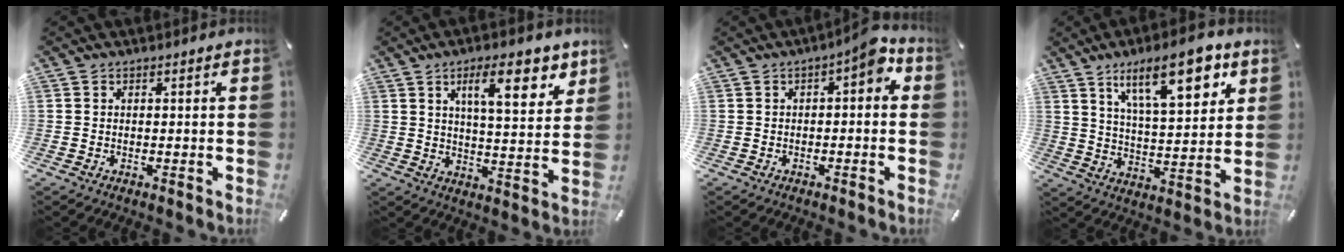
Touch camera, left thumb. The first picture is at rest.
{"total": 12.9, "force": [6.8, 4.5, 10.0], "torque": [-0.142, -0.025, 0.108]}
{"total": 5.0, "force": [0.3, 2.1, 4.5], "torque": [-0.063, 0.001, -0.004]}
{"total": 16.8, "force": [9.5, 6.4, 12.3], "torque": [-0.183, -0.035, 0.152]}